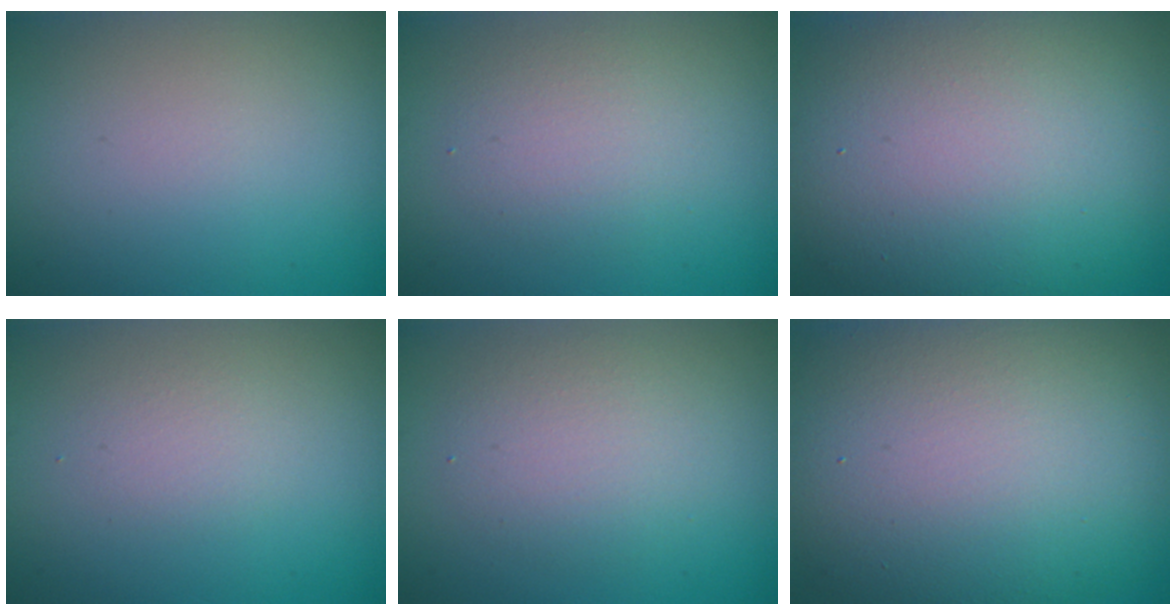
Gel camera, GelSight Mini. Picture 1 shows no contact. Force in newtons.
{"total": 2.6, "press": 2.6, "slide": 0.0}
{"total": 13.5, "press": 13.5, "slide": 0.3}
{"total": 1.3, "press": 1.3, "slide": 0.0}
{"total": 3.1, "press": 3.1, "slide": 0.1}
{"total": 14.2, "press": 14.2, "slide": 0.7}